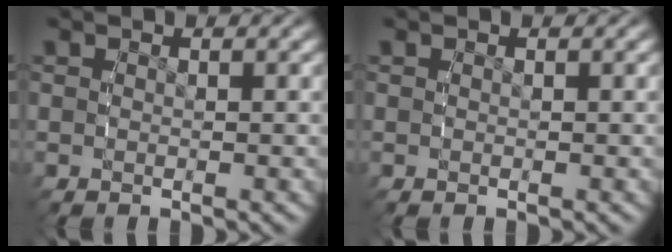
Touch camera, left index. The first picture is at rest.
{"total": 0.0}